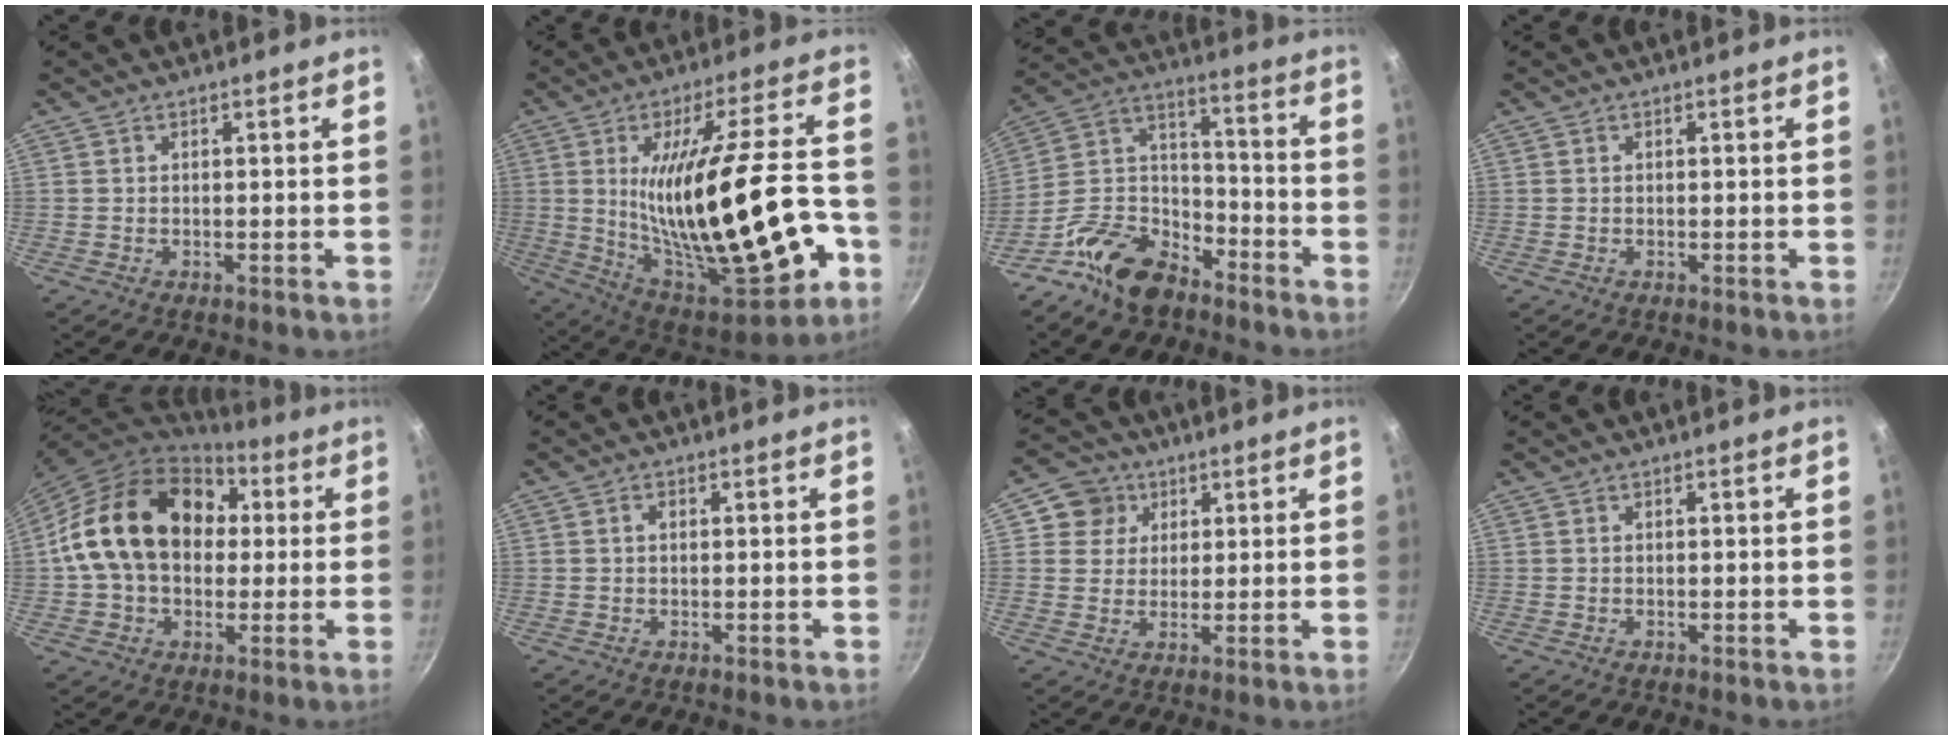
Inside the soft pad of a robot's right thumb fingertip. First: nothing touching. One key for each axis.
{"total": 29.8, "fx": -4.9, "fy": 10.5, "fz": 27.4, "tx": -0.421, "ty": 0.015, "tz": -0.040}
{"total": 15.7, "fx": -10.5, "fy": 9.1, "fz": 7.3, "tx": -0.110, "ty": 0.095, "tz": -0.200}
{"total": 0.0}
{"total": 21.5, "fx": 3.3, "fy": 15.8, "fz": 14.2, "tx": -0.224, "ty": 0.034, "tz": 0.049}
{"total": 1.2, "fx": 0.2, "fy": 0.9, "fz": 0.8, "tx": -0.011, "ty": 0.006, "tz": 0.002}
{"total": 6.5, "fx": 2.5, "fy": 5.9, "fz": 1.1, "tx": 0.023, "ty": 0.004, "tz": 0.034}
{"total": 0.0}